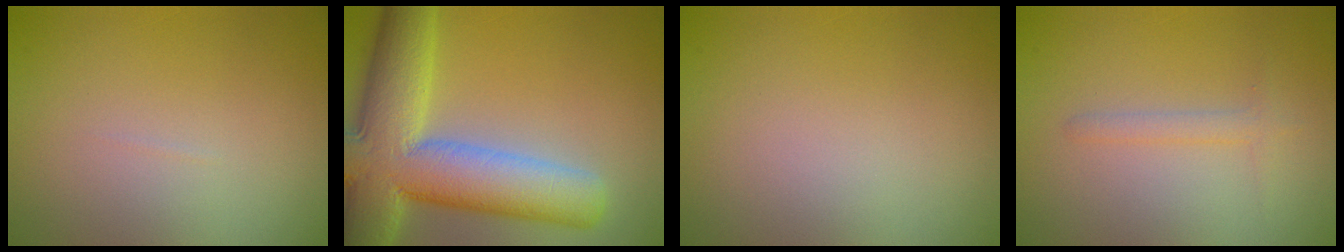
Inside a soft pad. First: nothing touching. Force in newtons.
{"total": 12.0, "press": 12.0, "slide": 0.7}
{"total": 0.0}
{"total": 1.2, "press": 1.2, "slide": 0.1}